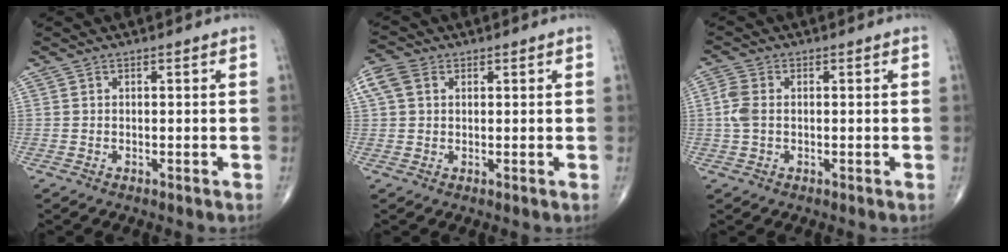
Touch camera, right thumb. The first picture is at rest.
{"total": 5.0, "force": [1.6, 3.7, 2.9], "torque": [-0.072, 0.019, 0.029]}
{"total": 3.8, "force": [-0.1, 2.4, 2.9], "torque": [-0.081, 0.006, -0.007]}